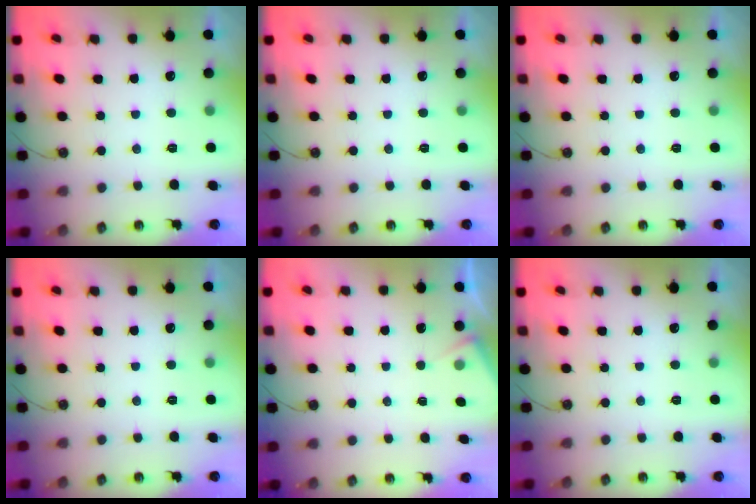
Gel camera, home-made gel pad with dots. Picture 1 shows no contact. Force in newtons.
{"total": 0.0}
{"total": 0.0}
{"total": 0.0}
{"total": 3.4, "press": 3.4, "slide": 0.5}
{"total": 0.0}